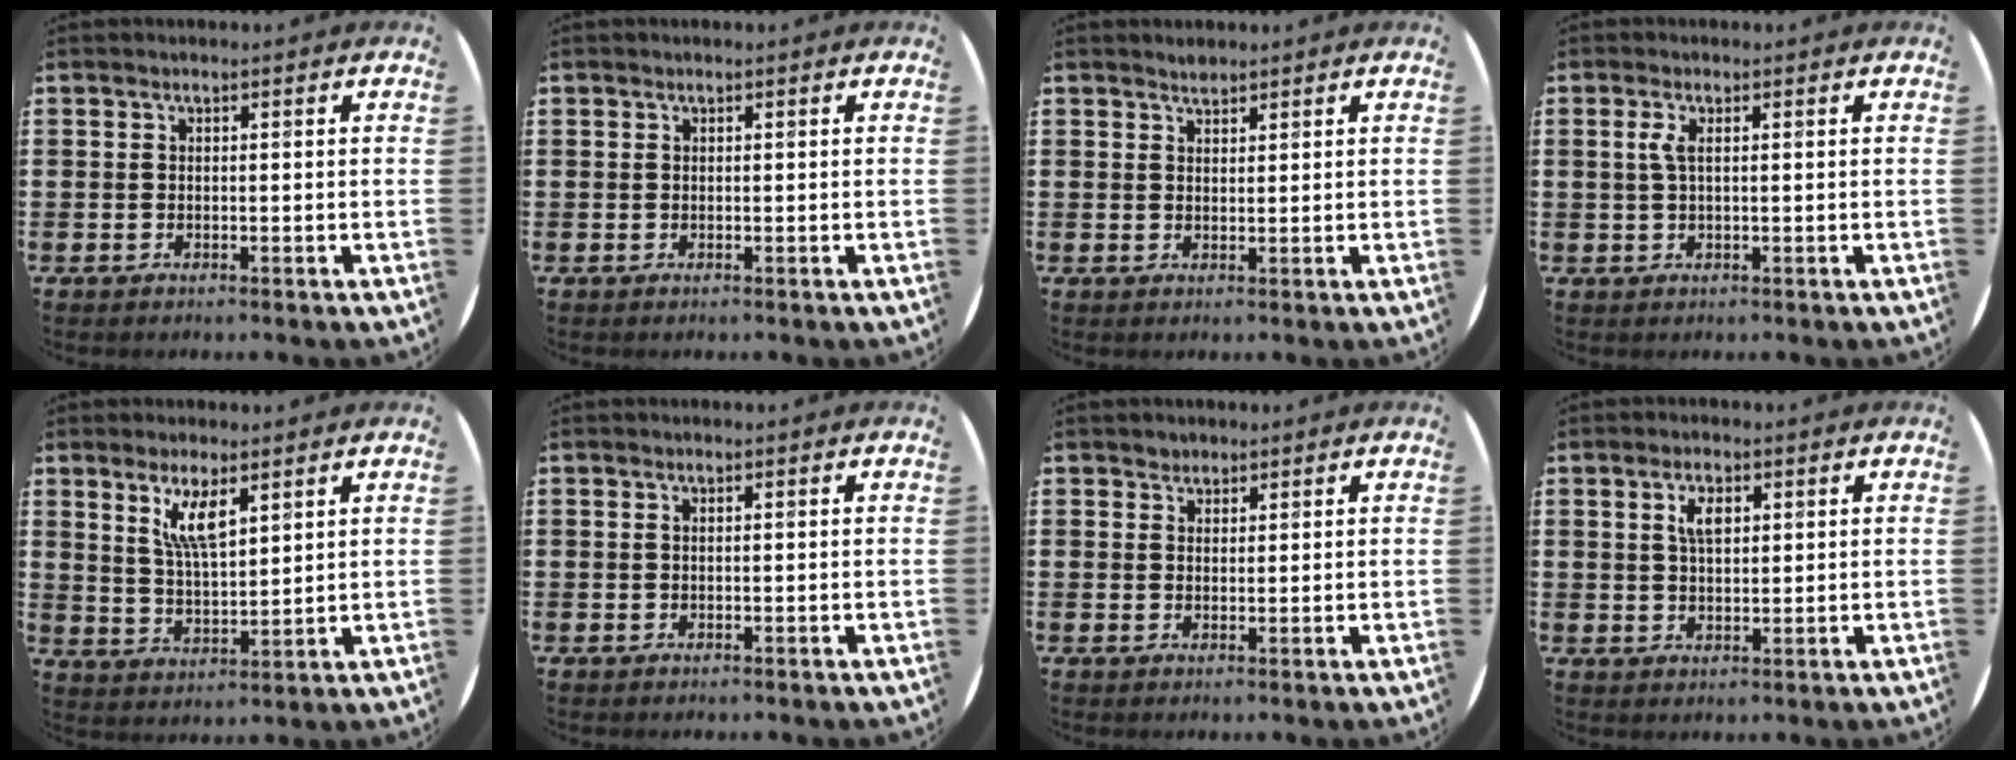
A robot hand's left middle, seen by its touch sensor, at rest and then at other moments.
{"total": 0.0}
{"total": 1.3, "force": [1.3, 0.2, -0.1], "torque": [0.000, 0.001, 0.025]}
{"total": 1.7, "force": [0.5, 0.3, 1.6], "torque": [-0.032, 0.005, 0.007]}
{"total": 5.8, "force": [3.8, 1.6, 4.1], "torque": [-0.075, -0.008, 0.062]}
{"total": 0.0}
{"total": 1.4, "force": [1.2, 0.6, -0.2], "torque": [0.003, 0.001, 0.025]}
{"total": 3.0, "force": [1.5, 1.5, 2.2], "torque": [-0.031, 0.002, 0.022]}